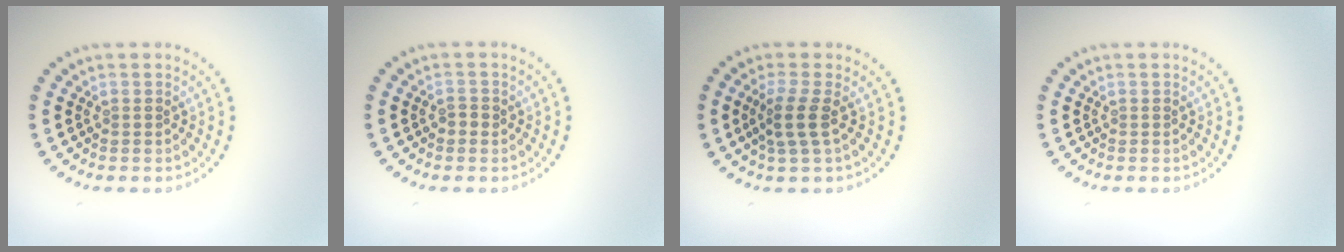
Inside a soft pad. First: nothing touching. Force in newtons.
{"total": 0.9, "press": 0.9, "slide": 0.3}
{"total": 2.4, "press": 1.9, "slide": 1.5}
{"total": 0.0}